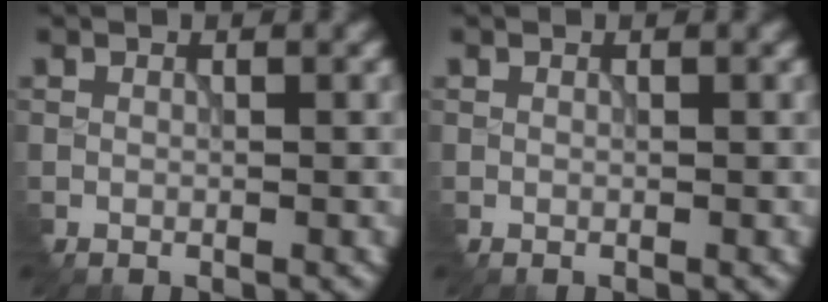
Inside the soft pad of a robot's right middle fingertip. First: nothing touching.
{"total": 0.0}